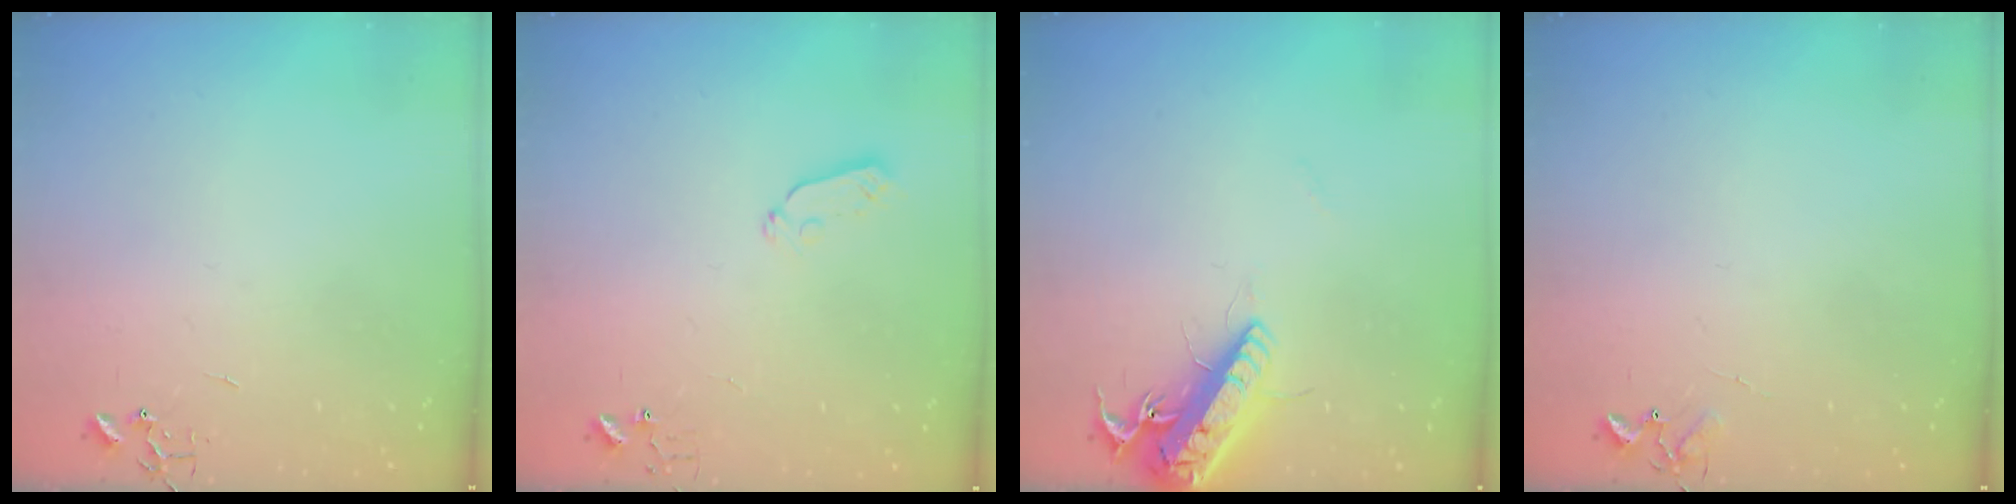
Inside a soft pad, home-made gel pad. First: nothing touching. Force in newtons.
{"total": 3.9, "press": 3.8, "slide": 0.6}
{"total": 16.5, "press": 16.2, "slide": 3.1}
{"total": 6.1, "press": 6.0, "slide": 0.6}